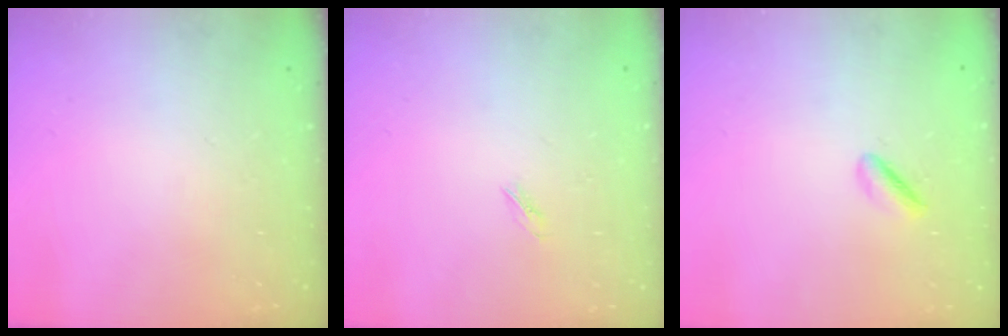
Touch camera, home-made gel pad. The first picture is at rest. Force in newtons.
{"total": 1.9, "press": 1.8, "slide": 0.5}
{"total": 2.0, "press": 1.7, "slide": 1.1}